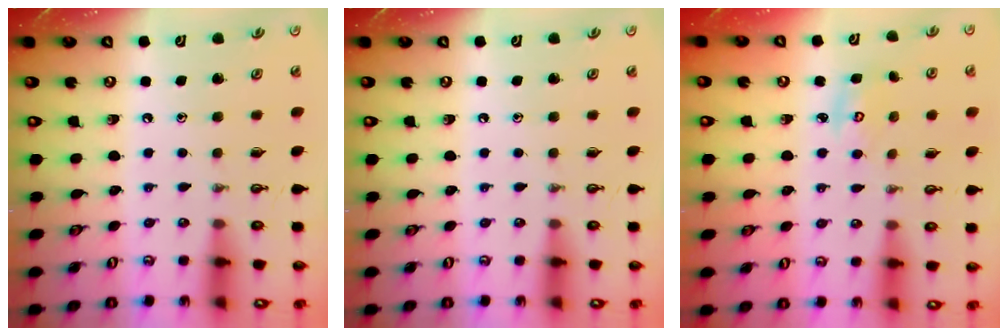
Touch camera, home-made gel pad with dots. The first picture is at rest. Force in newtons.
{"total": 0.0}
{"total": 3.9, "press": 3.8, "slide": 0.2}